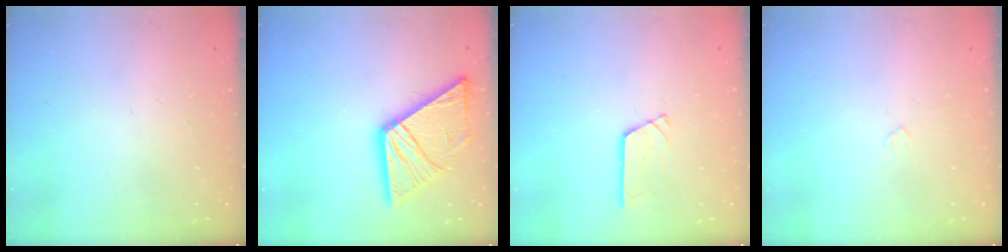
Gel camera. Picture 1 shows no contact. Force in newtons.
{"total": 15.2, "press": 15.1, "slide": 1.5}
{"total": 3.0, "press": 3.0, "slide": 0.3}
{"total": 2.4, "press": 2.4, "slide": 0.3}